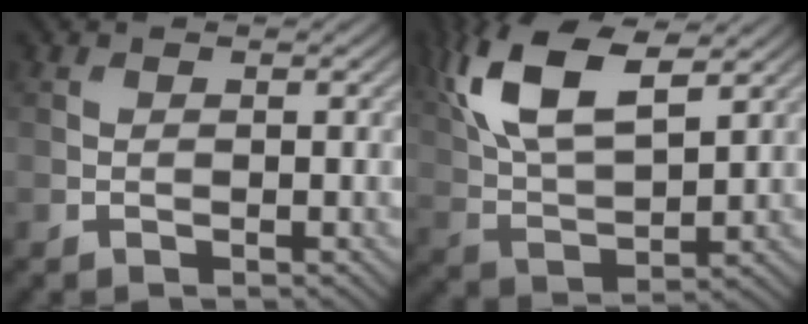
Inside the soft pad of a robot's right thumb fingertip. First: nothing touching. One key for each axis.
{"total": 12.8, "fx": 6.3, "fy": 5.2, "fz": 9.8, "tx": -0.224, "ty": 0.012, "tz": 0.122}